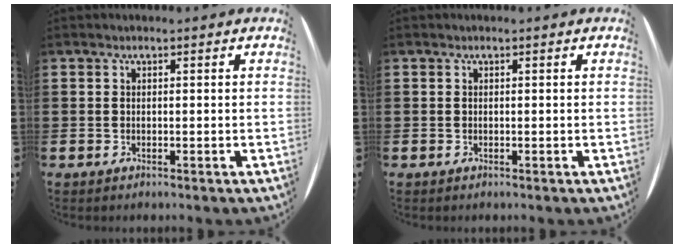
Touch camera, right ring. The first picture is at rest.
{"total": 0.0}